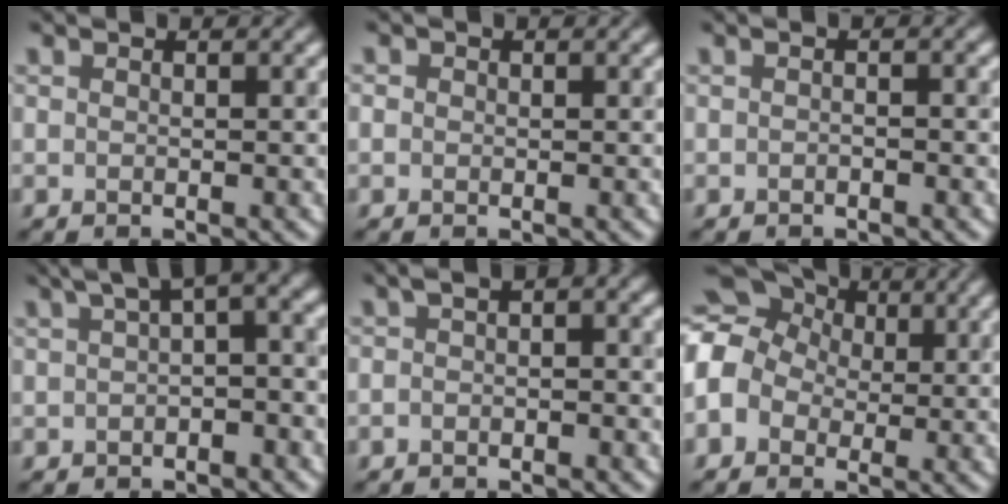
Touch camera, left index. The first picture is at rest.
{"total": 0.8, "force": [0.3, 0.7, 0.2], "torque": [-0.003, 0.004, -0.007]}
{"total": 0.6, "force": [-0.3, 0.2, 0.4], "torque": [-0.010, 0.001, -0.006]}
{"total": 6.3, "force": [1.5, 2.7, 5.5], "torque": [-0.071, 0.012, 0.016]}
{"total": 2.4, "force": [-0.3, 1.2, 2.1], "torque": [-0.036, 0.010, -0.011]}
{"total": 10.7, "force": [0.7, 9.3, 5.1], "torque": [-0.119, 0.033, -0.039]}